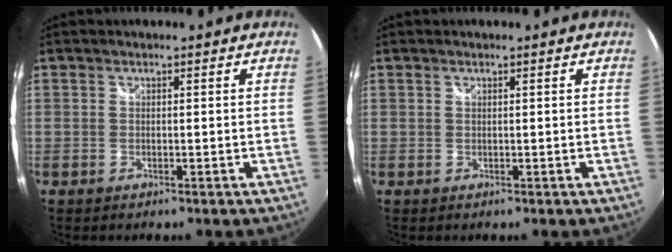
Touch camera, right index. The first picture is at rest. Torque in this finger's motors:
{"motor_torque": [0.02, 0.00, 0.01, 0.01]}